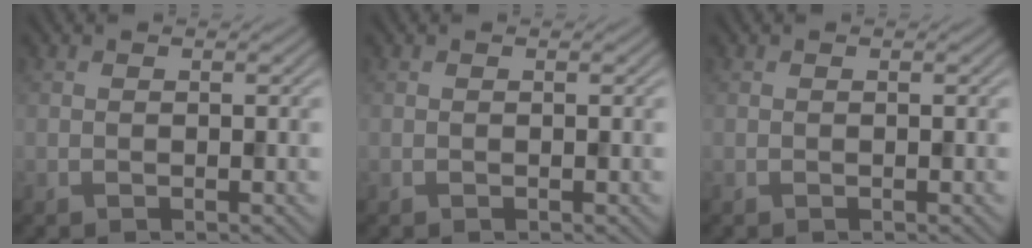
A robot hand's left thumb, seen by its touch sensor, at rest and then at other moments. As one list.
[{"total": 0.0}, {"total": 0.0}]